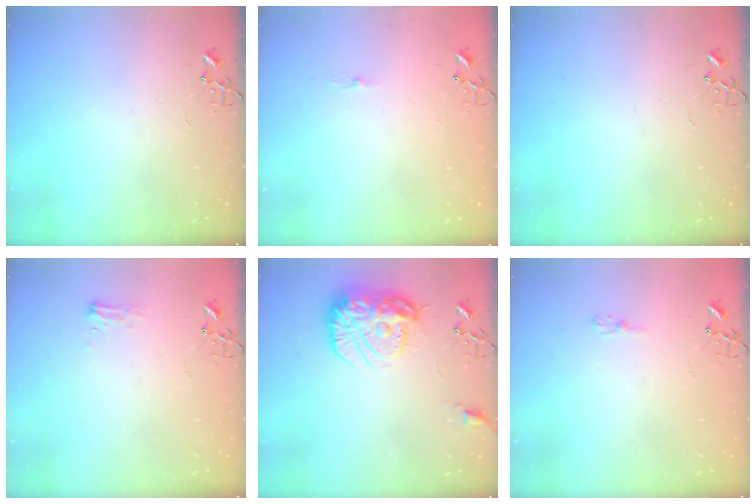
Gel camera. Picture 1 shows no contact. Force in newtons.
{"total": 3.6, "press": 3.6, "slide": 0.5}
{"total": 0.0}
{"total": 7.3, "press": 7.2, "slide": 0.9}
{"total": 17.7, "press": 17.6, "slide": 1.4}
{"total": 4.8, "press": 4.8, "slide": 0.5}